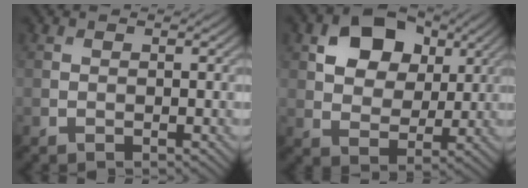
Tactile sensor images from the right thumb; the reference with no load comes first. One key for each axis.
{"total": 9.8, "fx": 4.1, "fy": 6.8, "fz": 5.8, "tx": -0.115, "ty": 0.005, "tz": 0.055}